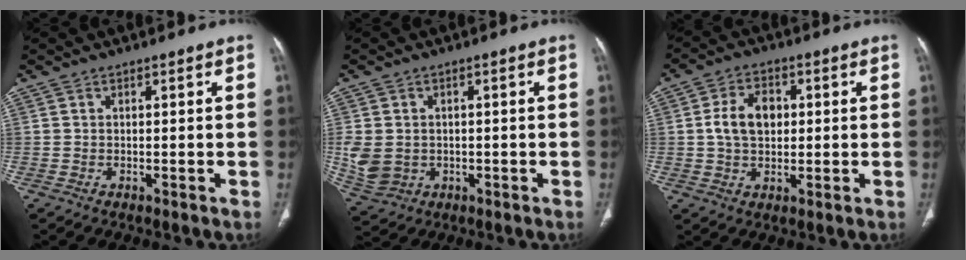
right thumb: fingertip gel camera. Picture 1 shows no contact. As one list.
[{"total": 8.0, "force": [-0.5, 6.5, 4.6], "torque": [-0.094, -0.004, 0.004]}, {"total": 7.9, "force": [0.9, 5.6, 5.5], "torque": [-0.081, 0.007, 0.013]}]